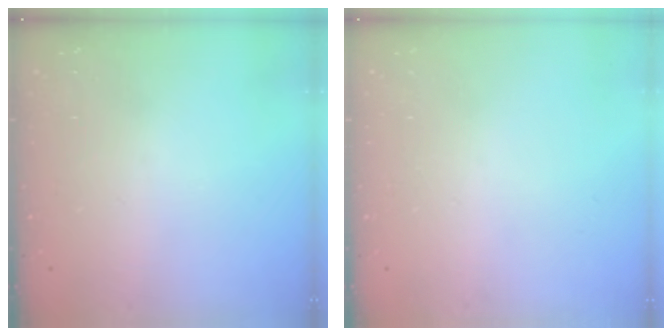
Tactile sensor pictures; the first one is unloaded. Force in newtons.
{"total": 0.0}